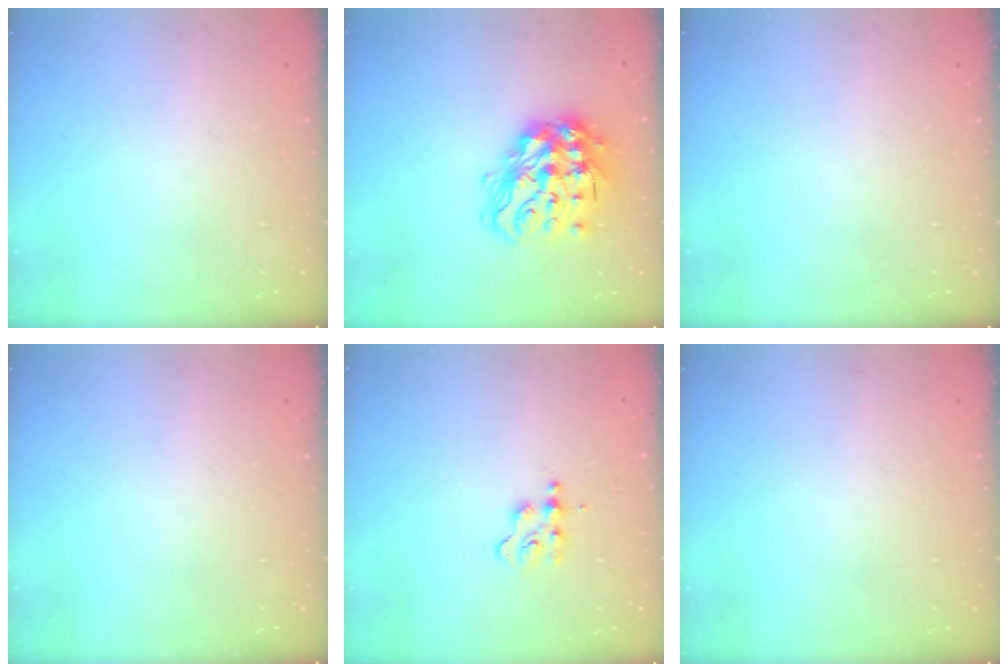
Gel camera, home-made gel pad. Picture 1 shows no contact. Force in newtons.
{"total": 19.5, "press": 19.5, "slide": 1.4}
{"total": 0.0}
{"total": 0.0}
{"total": 2.7, "press": 2.7, "slide": 0.3}
{"total": 0.0}